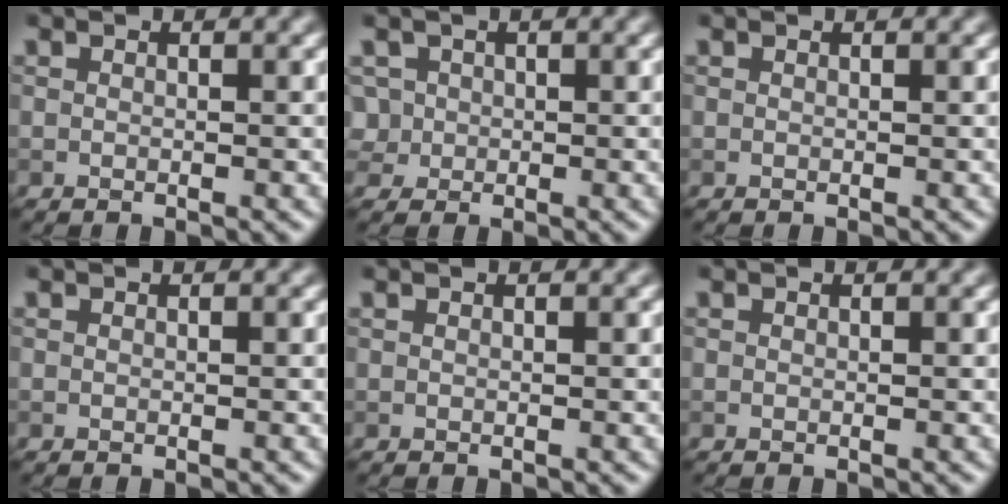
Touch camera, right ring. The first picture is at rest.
{"total": 3.2, "force": [0.4, 2.9, 1.2], "torque": [-0.022, 0.027, 0.005]}
{"total": 0.0}
{"total": 0.0}
{"total": 0.0}
{"total": 0.0}